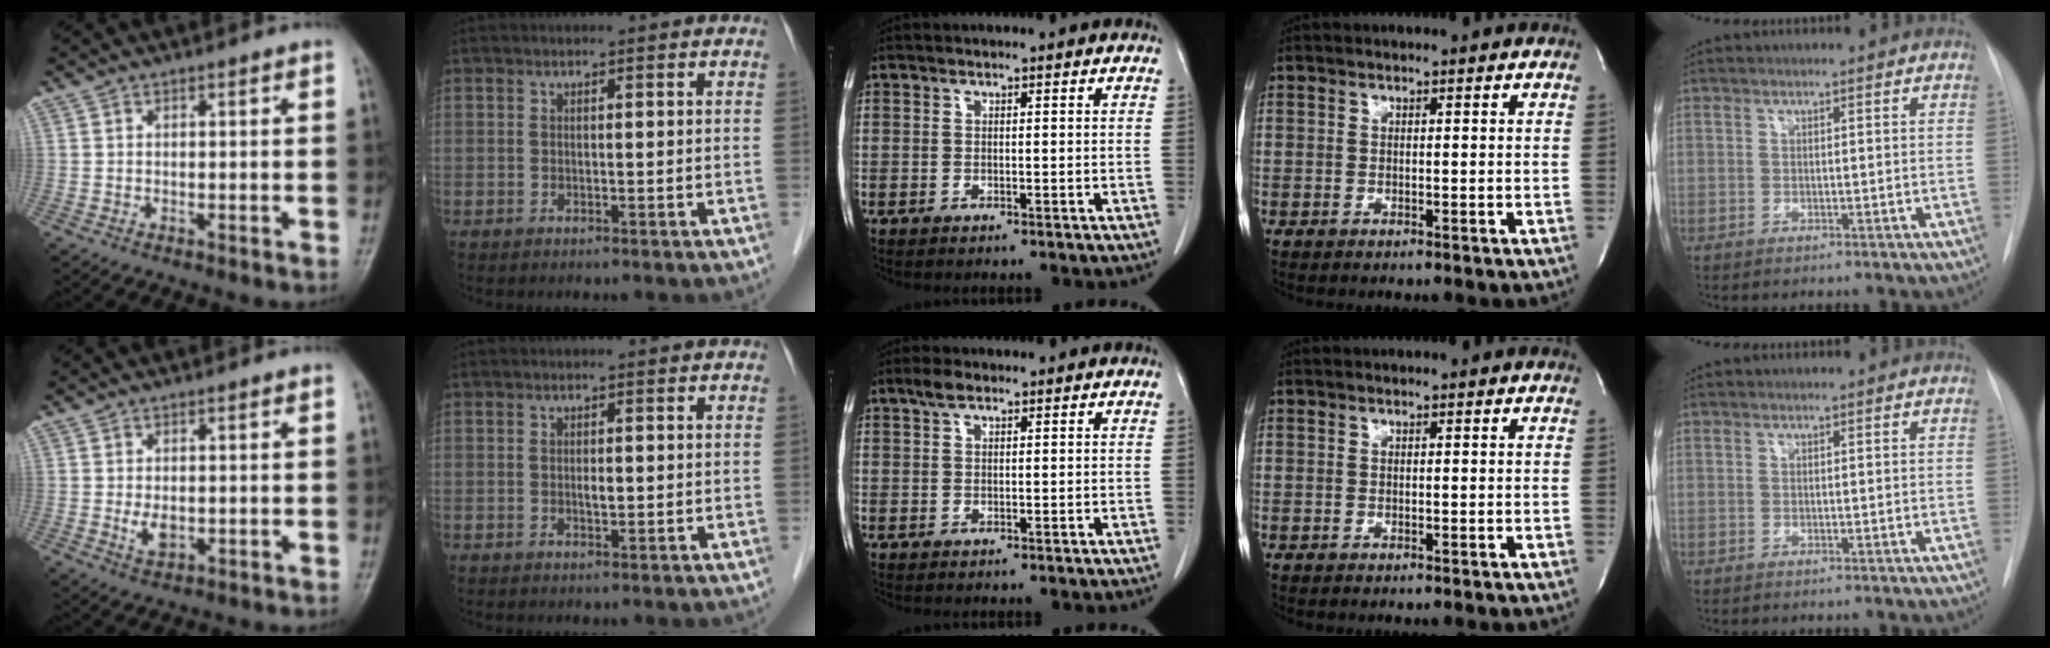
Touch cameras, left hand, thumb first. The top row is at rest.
{"thumb": {"total": 2.9, "force": [0.1, 1.6, 2.5], "torque": [-0.038, -0.007, 0.010]}, "index": {"total": 0.9, "force": [-0.4, 0.3, 0.8], "torque": [-0.014, -0.007, -0.007]}, "middle": {"total": 2.1, "force": [1.4, 0.9, 1.3], "torque": [-0.030, 0.010, 0.027]}}